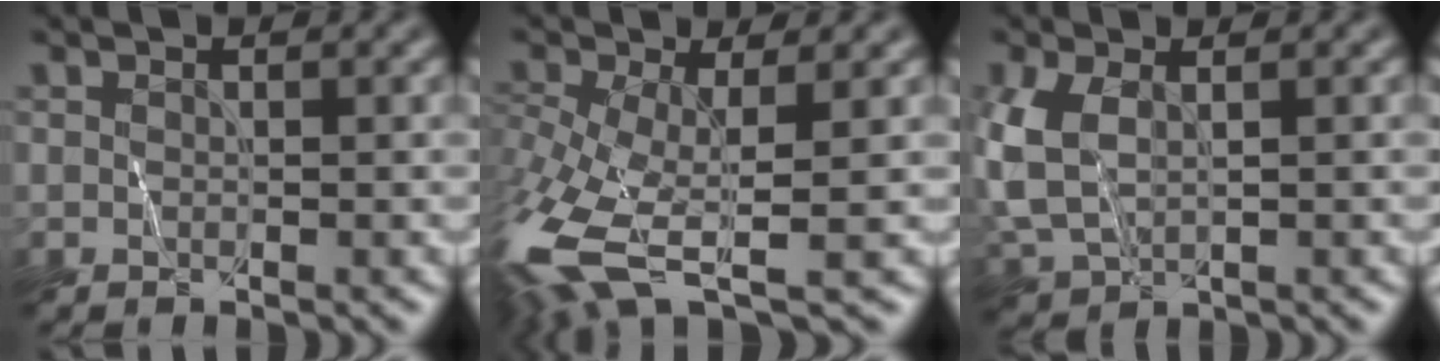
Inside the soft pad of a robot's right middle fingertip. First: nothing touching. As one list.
[{"total": 10.0, "force": [-4.0, 4.2, 8.1], "torque": [-0.201, -0.025, -0.076]}, {"total": 4.6, "force": [0.6, 2.8, 3.6], "torque": [-0.101, -0.001, 0.013]}]